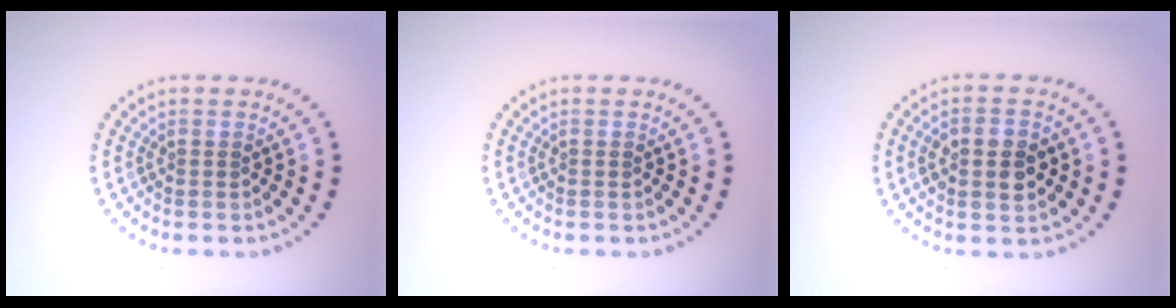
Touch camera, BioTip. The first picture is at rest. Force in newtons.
{"total": 0.0}
{"total": 3.8, "press": 3.8, "slide": 0.2}